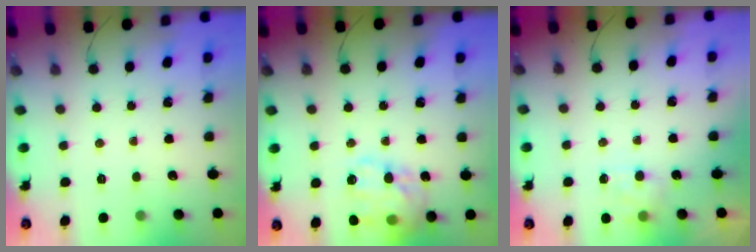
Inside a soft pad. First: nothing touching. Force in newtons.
{"total": 19.0, "press": 18.8, "slide": 2.9}
{"total": 6.2, "press": 6.0, "slide": 1.4}